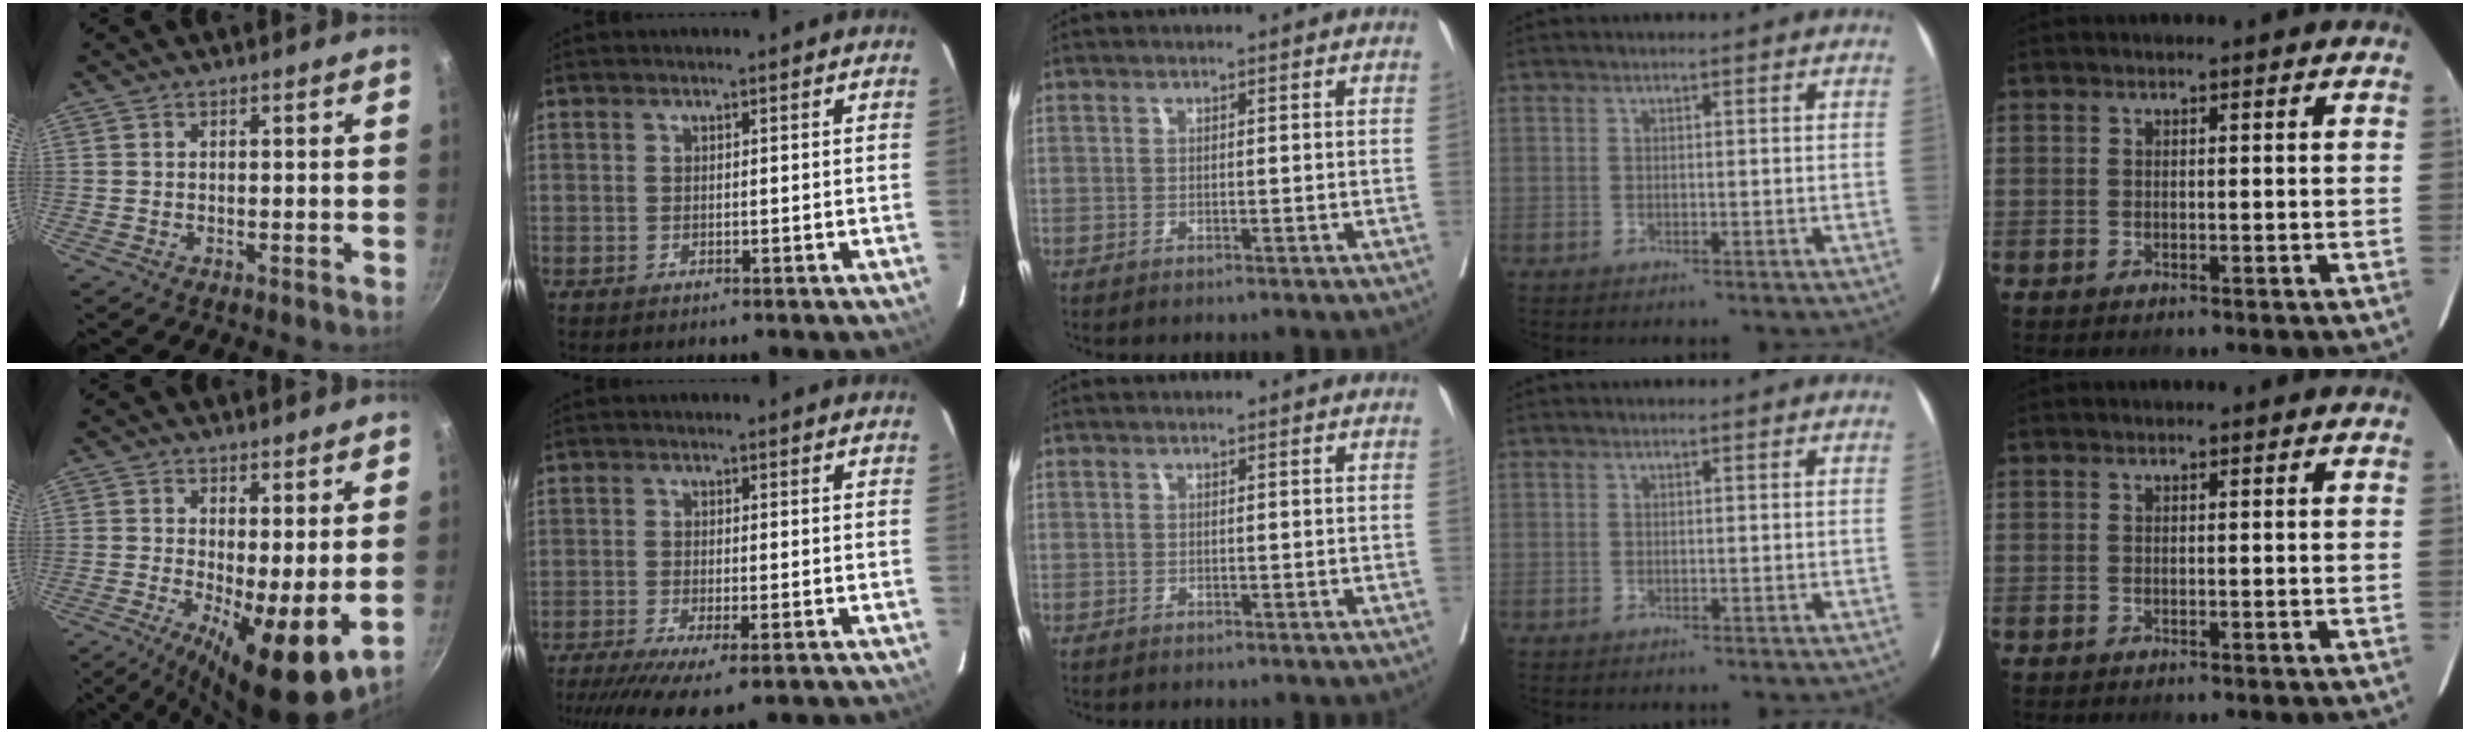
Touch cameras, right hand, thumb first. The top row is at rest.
{"thumb": {"total": 12.8, "force": [-1.7, 3.9, 12.1], "torque": [-0.193, -0.022, -0.012]}, "index": {"total": 11.6, "force": [-8.9, 1.7, 7.3], "torque": [-0.110, -0.024, -0.139]}}